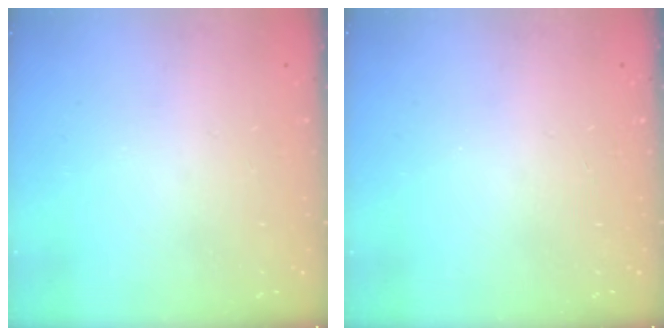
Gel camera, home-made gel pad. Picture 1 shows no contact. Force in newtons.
{"total": 0.0}